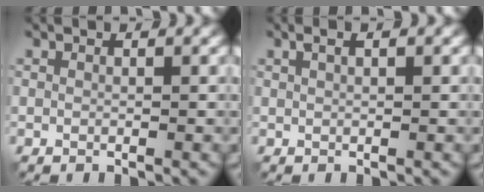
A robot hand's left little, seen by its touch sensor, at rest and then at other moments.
{"total": 1.3, "force": [0.6, 0.3, 1.0], "torque": [-0.020, 0.003, 0.011]}